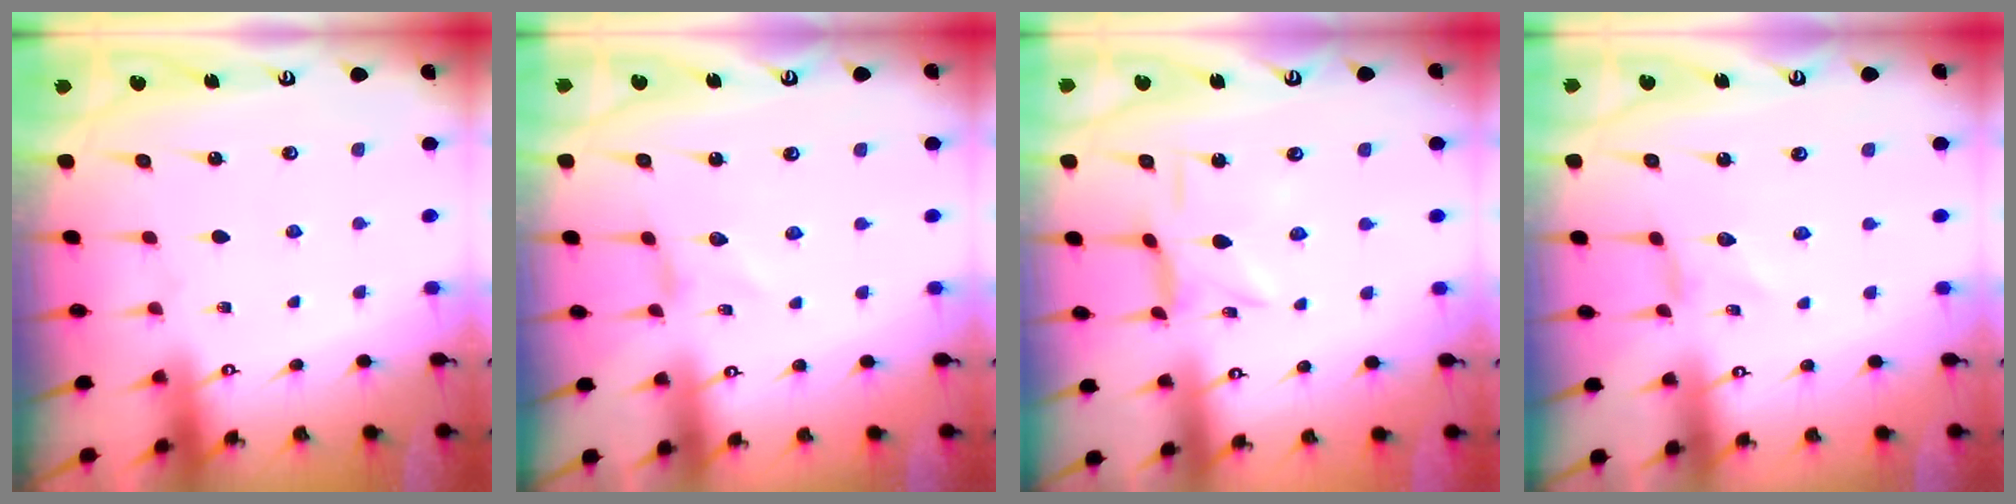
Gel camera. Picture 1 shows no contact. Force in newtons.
{"total": 0.0}
{"total": 1.6, "press": 1.6, "slide": 0.5}
{"total": 0.0}